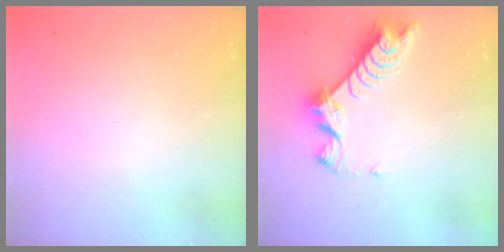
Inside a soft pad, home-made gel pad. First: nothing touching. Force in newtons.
{"total": 8.1, "press": 8.1, "slide": 0.8}